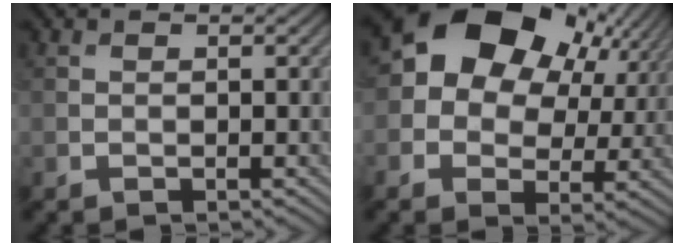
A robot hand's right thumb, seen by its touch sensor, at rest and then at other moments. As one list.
[{"total": 15.5, "force": [5.0, 11.3, 9.2], "torque": [-0.169, 0.011, 0.091]}]